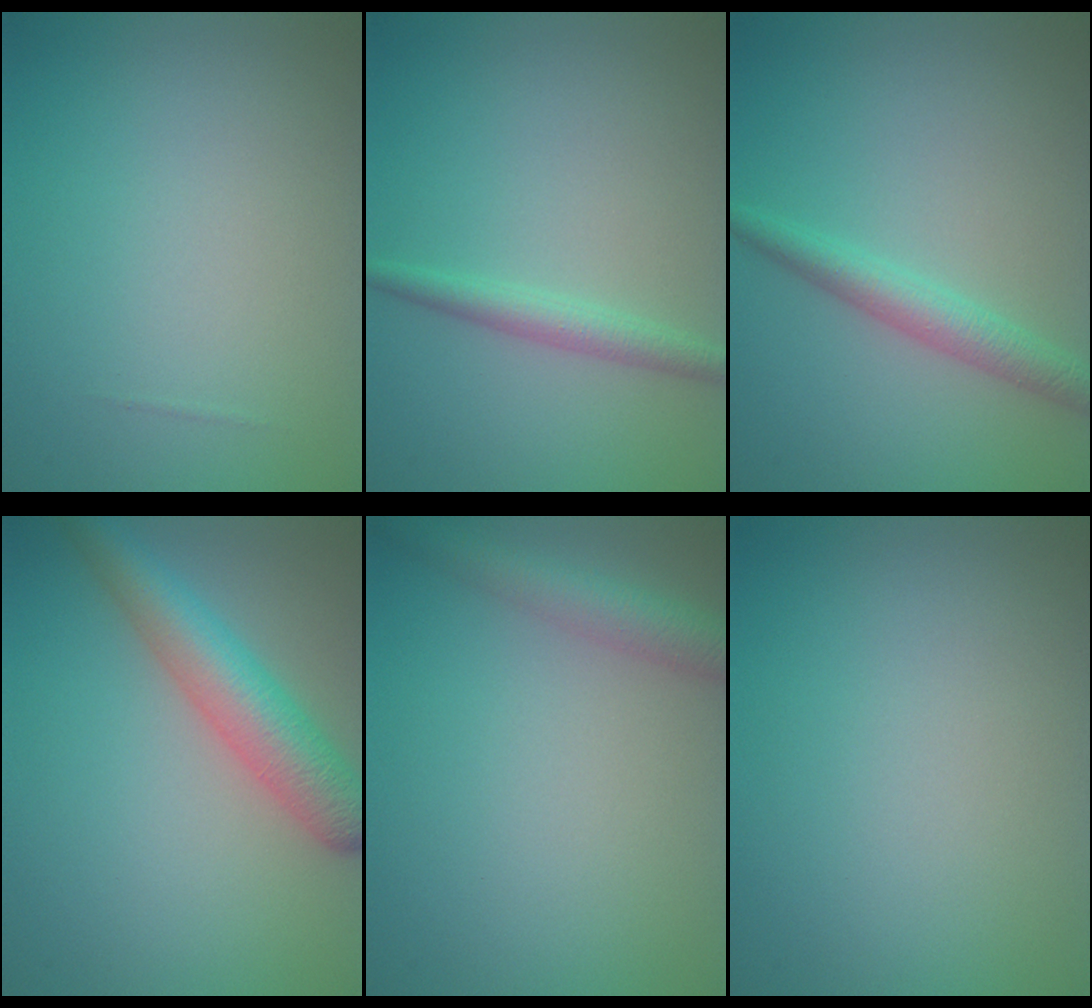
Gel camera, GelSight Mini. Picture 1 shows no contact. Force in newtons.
{"total": 2.0, "press": 2.0, "slide": 0.1}
{"total": 2.8, "press": 2.8, "slide": 0.1}
{"total": 5.4, "press": 5.4, "slide": 0.2}
{"total": 3.0, "press": 3.0, "slide": 0.1}
{"total": 0.0}